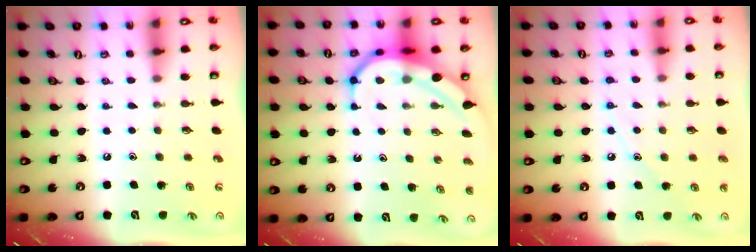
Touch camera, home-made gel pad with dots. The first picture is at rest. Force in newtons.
{"total": 9.3, "press": 9.2, "slide": 0.8}
{"total": 7.1, "press": 7.1, "slide": 0.2}